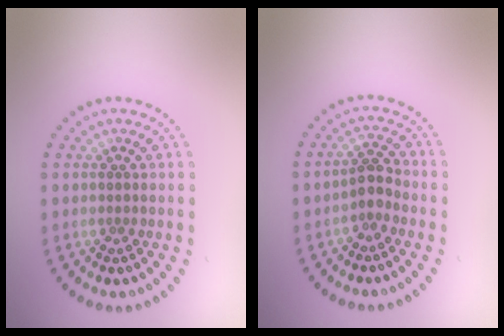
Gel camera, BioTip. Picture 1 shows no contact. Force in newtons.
{"total": 1.8, "press": 1.5, "slide": 1.0}